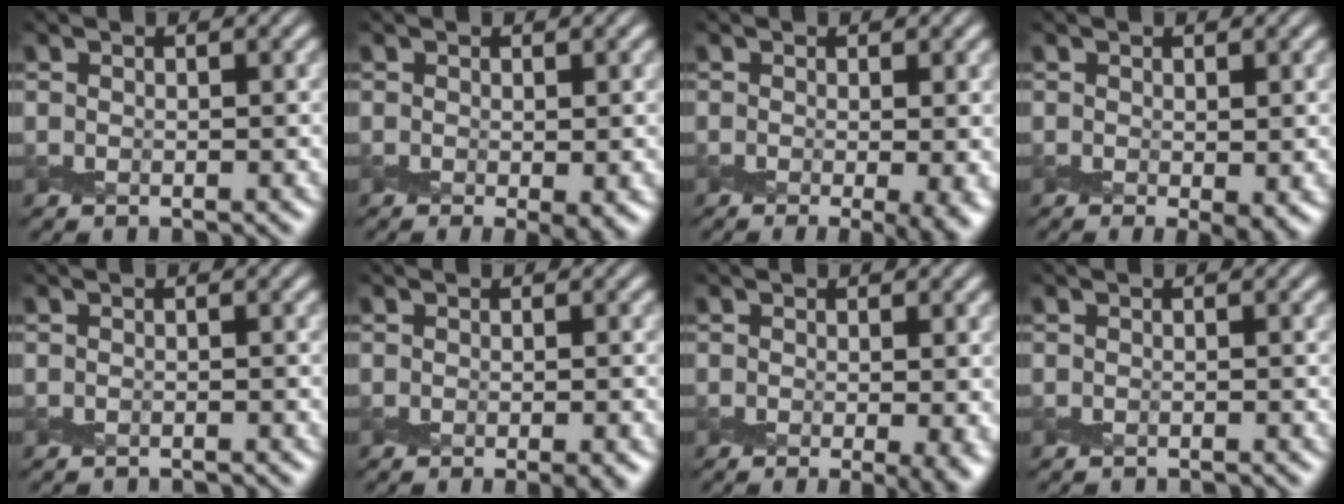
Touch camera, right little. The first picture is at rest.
{"total": 1.7, "force": [-0.5, 0.6, 1.5], "torque": [-0.027, -0.008, -0.008]}
{"total": 3.3, "force": [-0.9, 1.0, 3.0], "torque": [-0.045, -0.012, -0.017]}
{"total": 2.0, "force": [-0.4, 0.9, 1.7], "torque": [-0.029, -0.010, -0.005]}
{"total": 0.9, "force": [-0.8, -0.2, -0.4], "torque": [0.011, -0.002, -0.017]}
{"total": 1.4, "force": [-1.0, 0.1, 1.0], "torque": [-0.016, -0.007, -0.018]}
{"total": 2.8, "force": [-0.7, 0.8, 2.5], "torque": [-0.037, -0.009, -0.013]}
{"total": 0.7, "force": [-0.6, -0.2, -0.3], "torque": [0.007, -0.001, -0.010]}